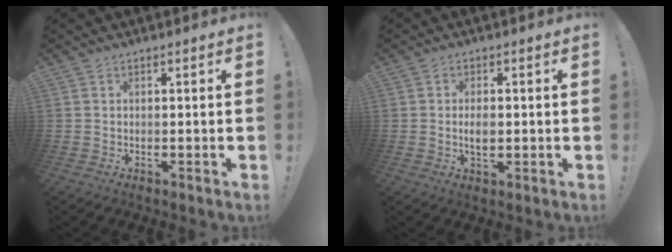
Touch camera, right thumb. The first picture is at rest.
{"total": 3.5, "force": [-0.3, 1.8, 3.0], "torque": [-0.049, -0.002, -0.010]}